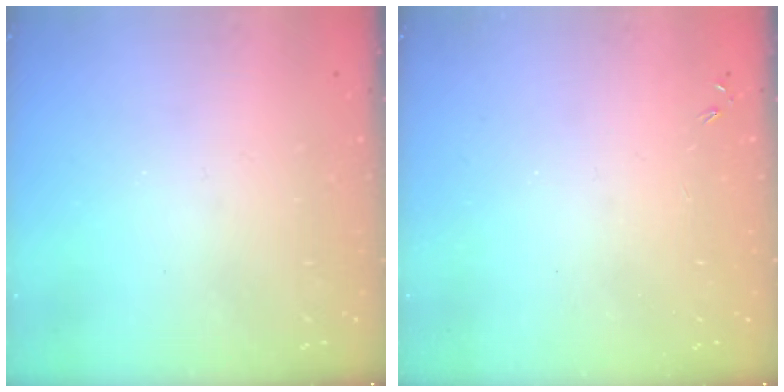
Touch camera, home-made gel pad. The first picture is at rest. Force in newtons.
{"total": 0.0}